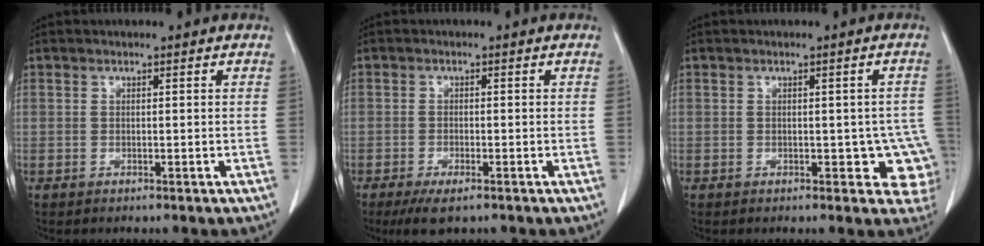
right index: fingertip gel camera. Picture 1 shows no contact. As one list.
[{"total": 4.4, "force": [-3.0, 1.2, 3.0], "torque": [-0.056, -0.009, -0.046]}, {"total": 5.3, "force": [-1.0, 3.0, 4.2], "torque": [-0.018, 0.014, -0.007]}]